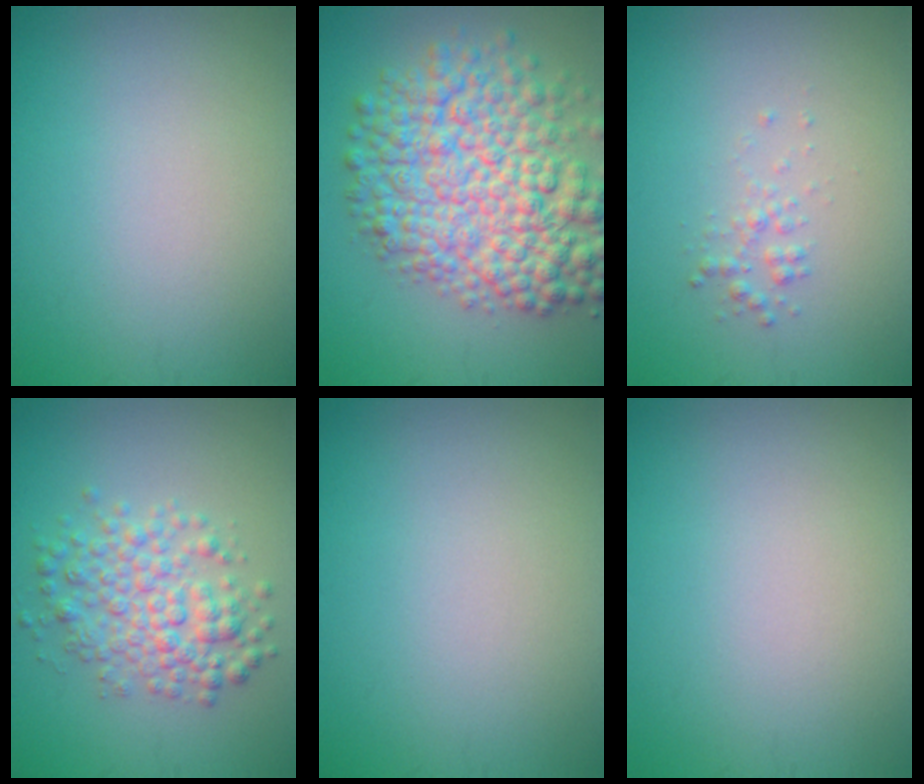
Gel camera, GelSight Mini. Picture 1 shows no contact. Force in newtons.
{"total": 10.4, "press": 10.4, "slide": 0.3}
{"total": 1.2, "press": 1.2, "slide": 0.0}
{"total": 4.5, "press": 4.5, "slide": 0.1}
{"total": 0.0}
{"total": 0.0}